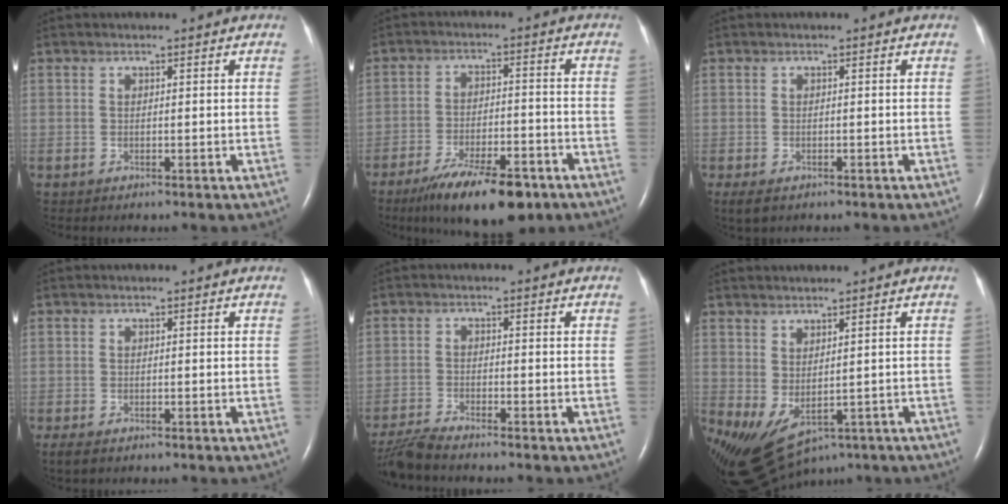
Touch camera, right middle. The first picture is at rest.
{"total": 12.9, "force": [-8.9, 3.7, 8.6], "torque": [-0.140, -0.017, -0.144]}
{"total": 3.3, "force": [-2.1, 1.8, 1.8], "torque": [-0.034, -0.008, -0.029]}
{"total": 2.4, "force": [-1.7, 1.1, 1.4], "torque": [-0.028, -0.006, -0.022]}
{"total": 5.8, "force": [-5.4, -0.1, 2.1], "torque": [-0.044, -0.022, -0.101]}
{"total": 8.0, "force": [-3.0, 3.8, 6.4], "torque": [-0.117, -0.008, -0.030]}